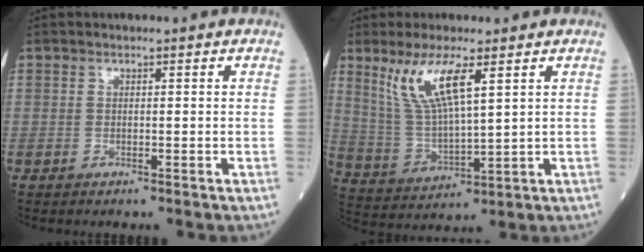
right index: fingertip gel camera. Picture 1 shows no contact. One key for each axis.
{"total": 9.9, "fx": 5.1, "fy": 1.4, "fz": 8.4, "tx": -0.181, "ty": -0.005, "tz": 0.109}